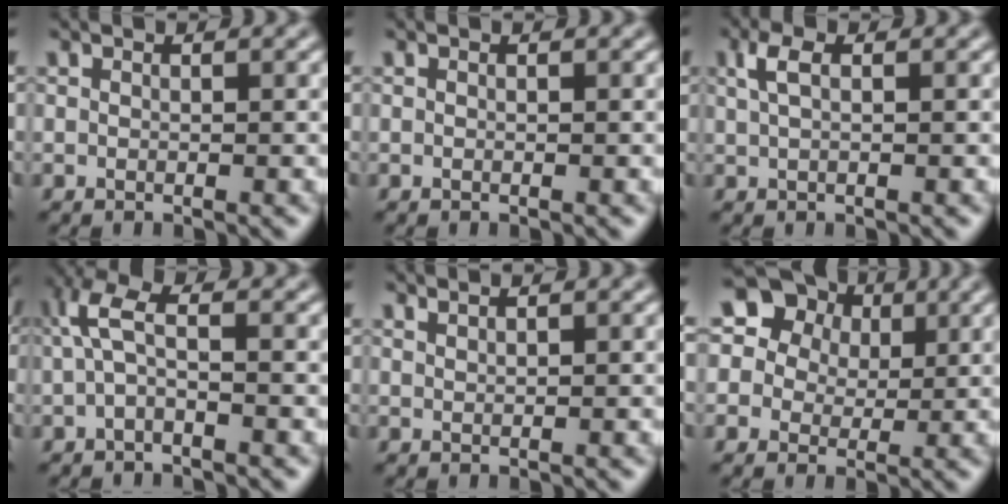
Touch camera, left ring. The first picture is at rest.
{"total": 0.0}
{"total": 2.1, "force": [0.9, 0.9, 1.7], "torque": [-0.038, 0.006, 0.016]}
{"total": 2.9, "force": [0.0, 1.0, 2.7], "torque": [-0.062, 0.010, -0.005]}
{"total": 0.9, "force": [0.8, 0.2, 0.3], "torque": [0.000, -0.004, 0.013]}
{"total": 14.1, "force": [6.3, 11.3, 5.6], "torque": [-0.135, 0.039, 0.087]}